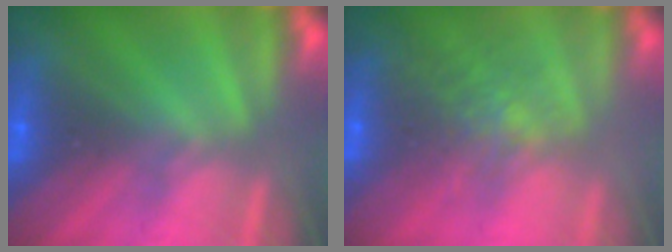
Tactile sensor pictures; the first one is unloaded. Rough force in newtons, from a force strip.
{"total": 4.4}